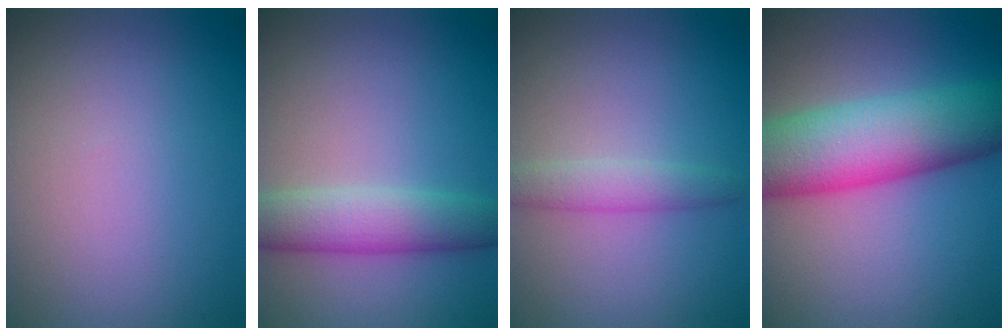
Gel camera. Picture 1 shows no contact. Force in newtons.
{"total": 4.4, "press": 4.4, "slide": 0.3}
{"total": 2.1, "press": 2.1, "slide": 0.1}
{"total": 10.1, "press": 10.1, "slide": 0.2}